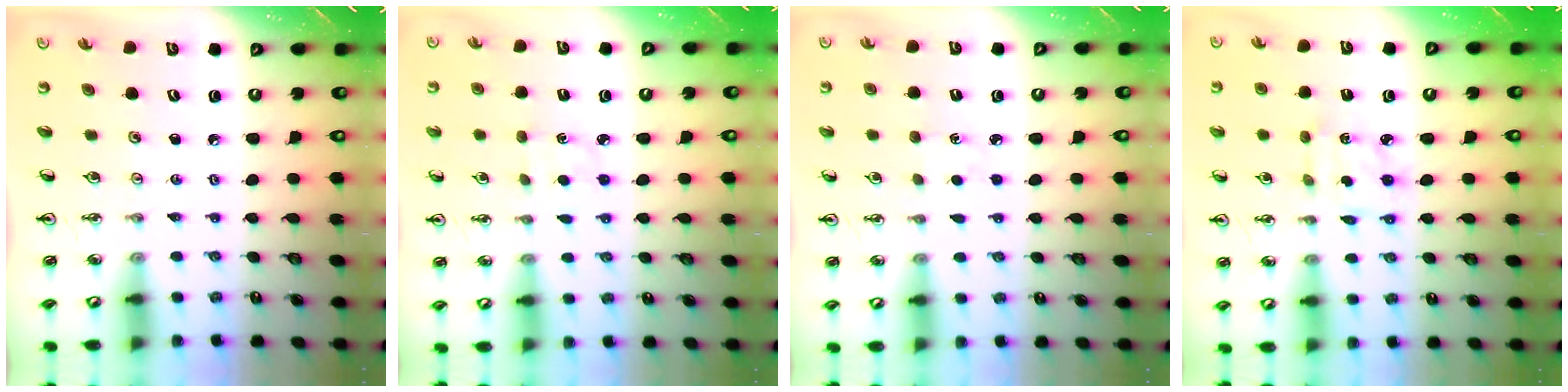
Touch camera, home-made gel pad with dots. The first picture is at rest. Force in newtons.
{"total": 2.7, "press": 2.6, "slide": 0.3}
{"total": 2.4, "press": 2.4, "slide": 0.3}
{"total": 2.5, "press": 2.5, "slide": 0.1}